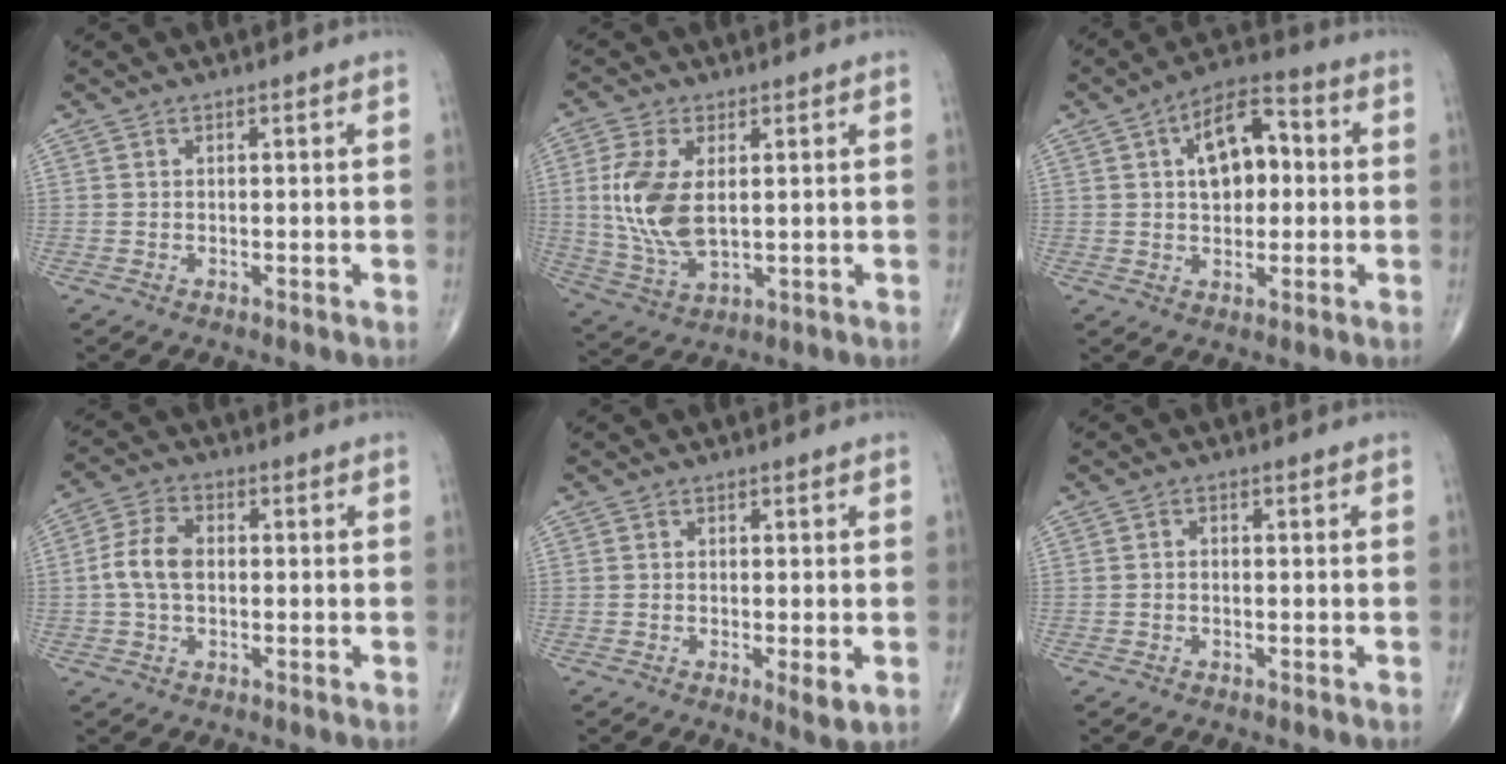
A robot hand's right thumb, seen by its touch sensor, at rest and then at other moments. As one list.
[{"total": 11.8, "force": [1.5, 6.2, 9.9], "torque": [-0.214, -0.011, 0.038]}, {"total": 11.4, "force": [1.9, 6.5, 9.1], "torque": [-0.118, 0.020, 0.023]}, {"total": 6.5, "force": [-0.2, 4.2, 5.0], "torque": [-0.104, 0.018, -0.009]}, {"total": 3.1, "force": [-0.7, 0.7, 2.9], "torque": [-0.052, -0.011, -0.014]}, {"total": 0.7, "force": [-0.4, 0.5, 0.4], "torque": [-0.005, 0.003, -0.010]}]